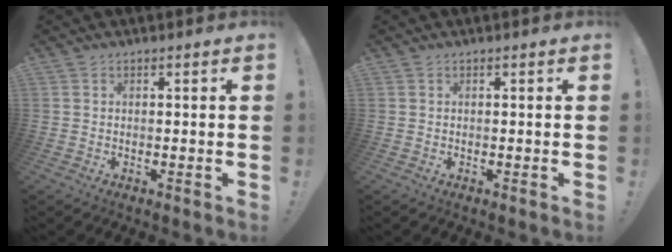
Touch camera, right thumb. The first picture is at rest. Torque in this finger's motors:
{"motor_torque": [0.00, 0.00, -0.01, 0.01, 0.02]}